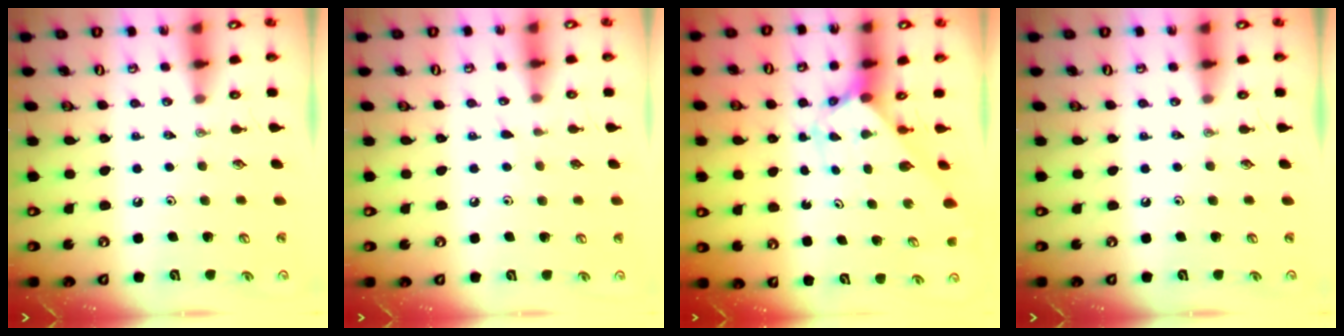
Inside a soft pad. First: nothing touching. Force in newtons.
{"total": 3.3, "press": 3.2, "slide": 0.5}
{"total": 2.7, "press": 2.7, "slide": 0.2}
{"total": 0.0}